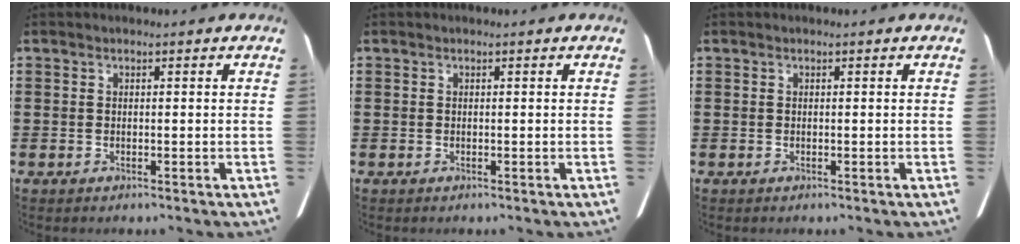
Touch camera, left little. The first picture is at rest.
{"total": 0.0}
{"total": 0.0}